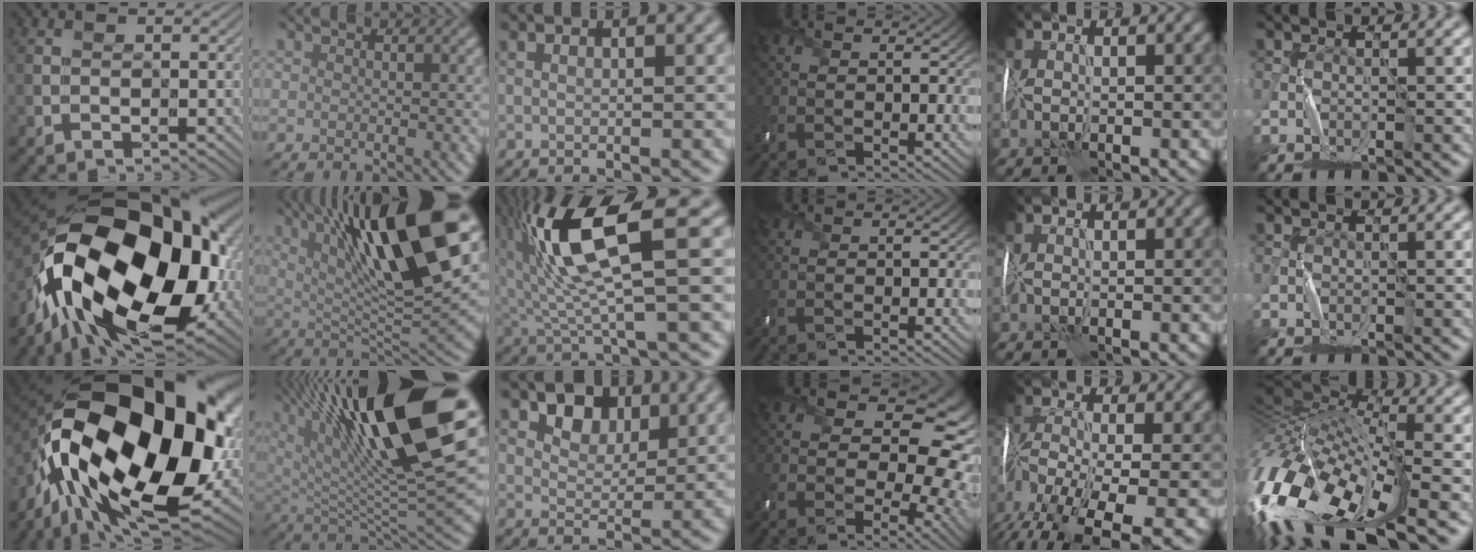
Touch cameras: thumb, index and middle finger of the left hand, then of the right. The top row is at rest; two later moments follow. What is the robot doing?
{"motion": "wrap", "object": "ribbon"}